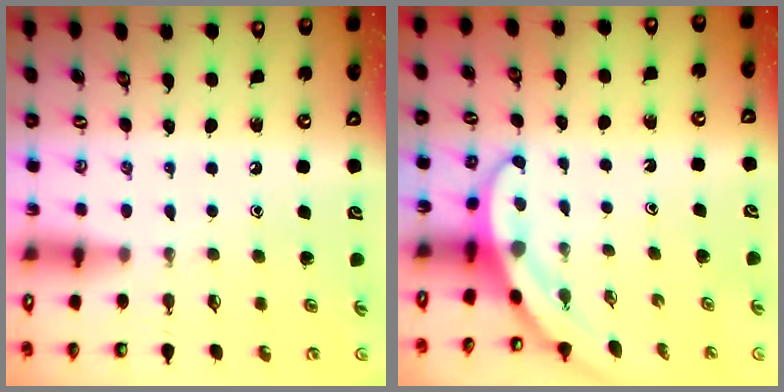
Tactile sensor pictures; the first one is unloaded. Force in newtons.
{"total": 3.6, "press": 3.6, "slide": 0.1}